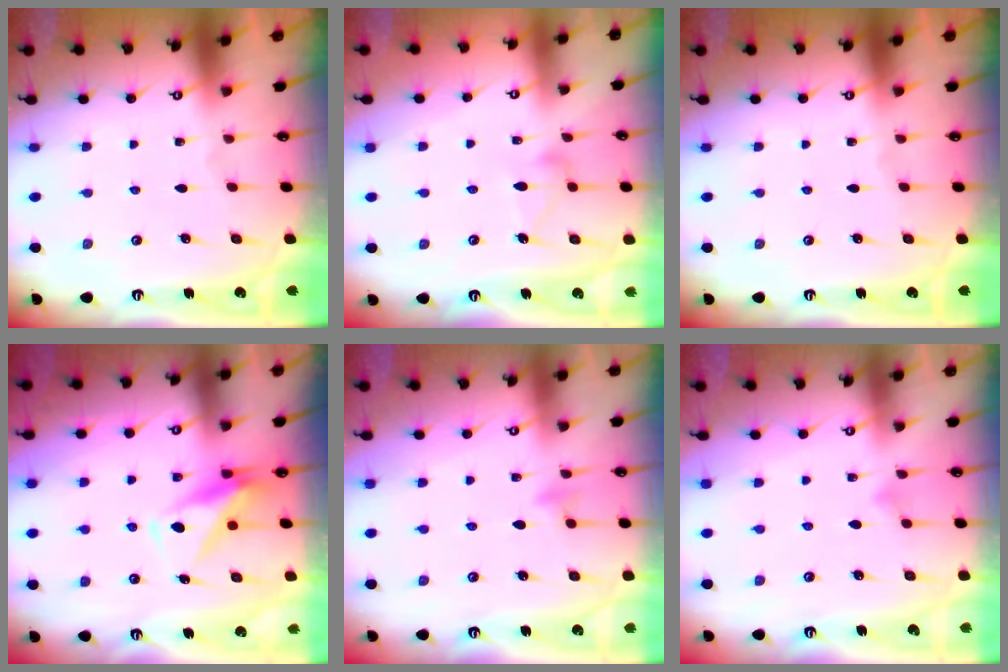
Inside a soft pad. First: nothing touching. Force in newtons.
{"total": 10.4, "press": 10.4, "slide": 0.4}
{"total": 0.0}
{"total": 7.5, "press": 7.4, "slide": 1.2}
{"total": 5.1, "press": 5.0, "slide": 0.7}
{"total": 5.4, "press": 5.3, "slide": 0.5}